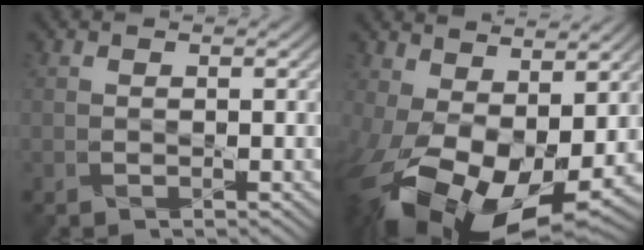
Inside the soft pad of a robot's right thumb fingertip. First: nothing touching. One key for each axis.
{"total": 16.0, "fx": -0.7, "fy": 9.7, "fz": 12.8, "tx": -0.269, "ty": -0.049, "tz": 0.024}